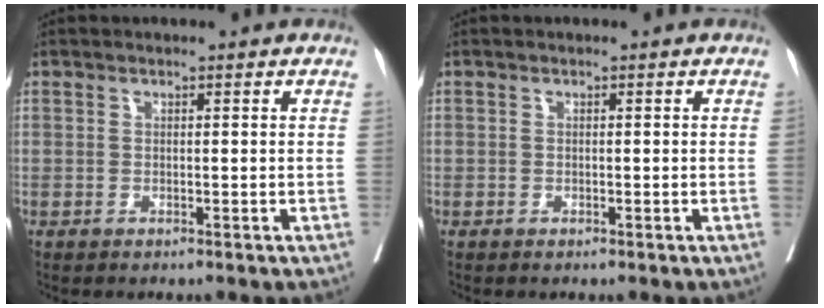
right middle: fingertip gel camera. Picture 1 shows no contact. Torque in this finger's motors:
{"motor_torque": [0.36, -0.35, -0.21, -0.21]}